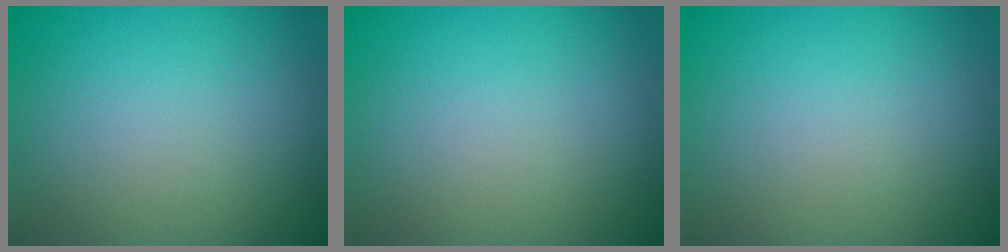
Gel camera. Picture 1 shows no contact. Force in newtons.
{"total": 0.0}
{"total": 0.0}